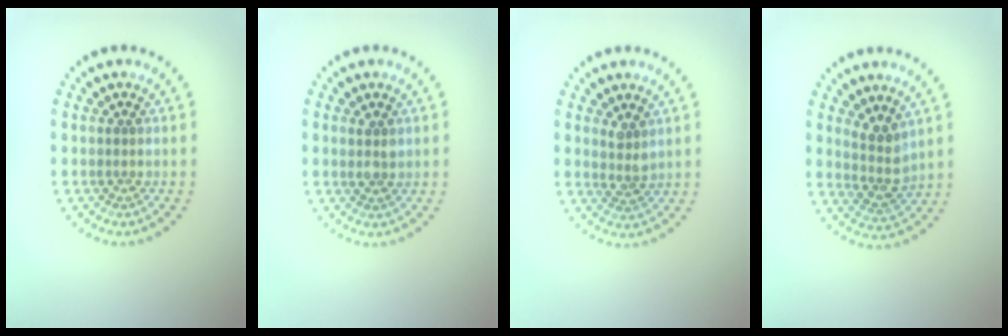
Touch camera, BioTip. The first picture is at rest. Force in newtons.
{"total": 1.4, "press": 1.2, "slide": 0.7}
{"total": 1.8, "press": 1.4, "slide": 1.2}
{"total": 2.7, "press": 2.1, "slide": 1.7}